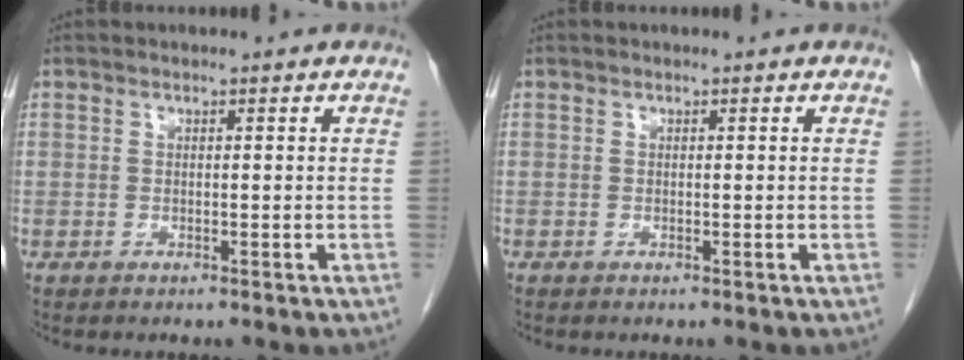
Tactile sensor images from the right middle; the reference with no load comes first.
{"total": 0.0}